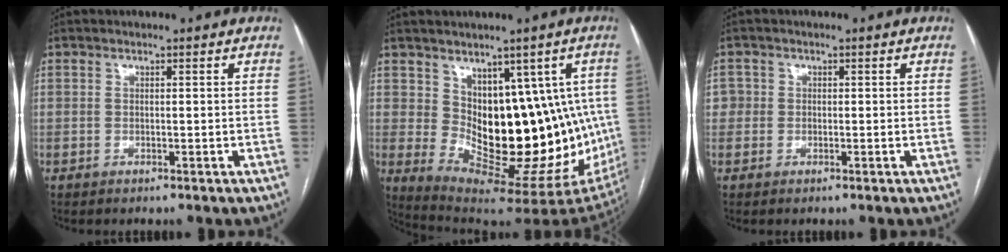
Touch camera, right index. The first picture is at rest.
{"total": 17.1, "force": [1.5, 8.2, 15.0], "torque": [-0.177, 0.007, 0.049]}
{"total": 2.3, "force": [0.1, 2.3, 0.2], "torque": [0.015, 0.011, 0.004]}